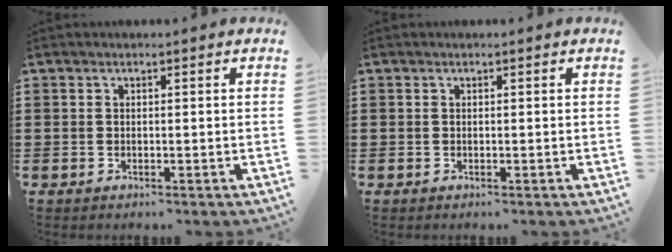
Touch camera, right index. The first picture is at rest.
{"total": 0.0}